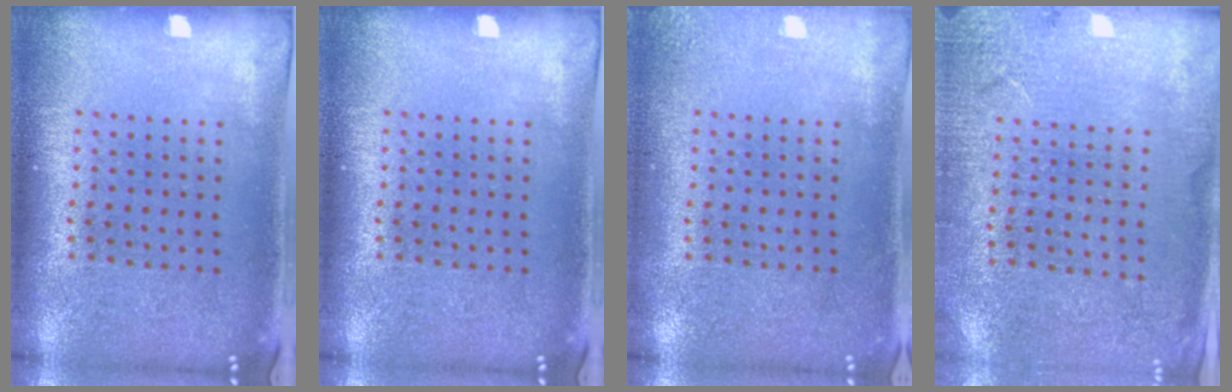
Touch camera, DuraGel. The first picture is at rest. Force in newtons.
{"total": 0.0}
{"total": 1.7, "press": 1.7, "slide": 0.2}
{"total": 2.6, "press": 2.6, "slide": 0.2}